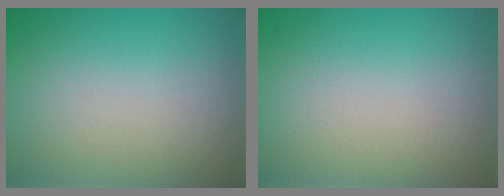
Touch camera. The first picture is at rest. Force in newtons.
{"total": 0.0}